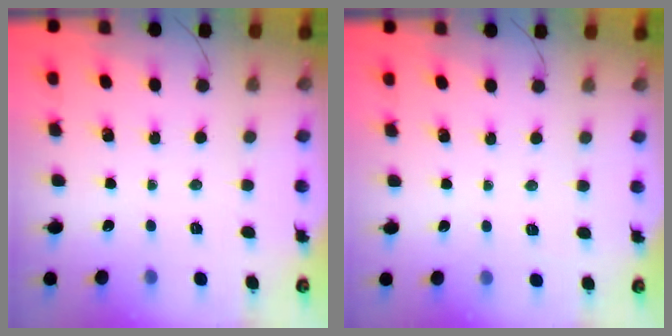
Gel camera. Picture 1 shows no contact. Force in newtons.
{"total": 5.3, "press": 5.1, "slide": 1.4}